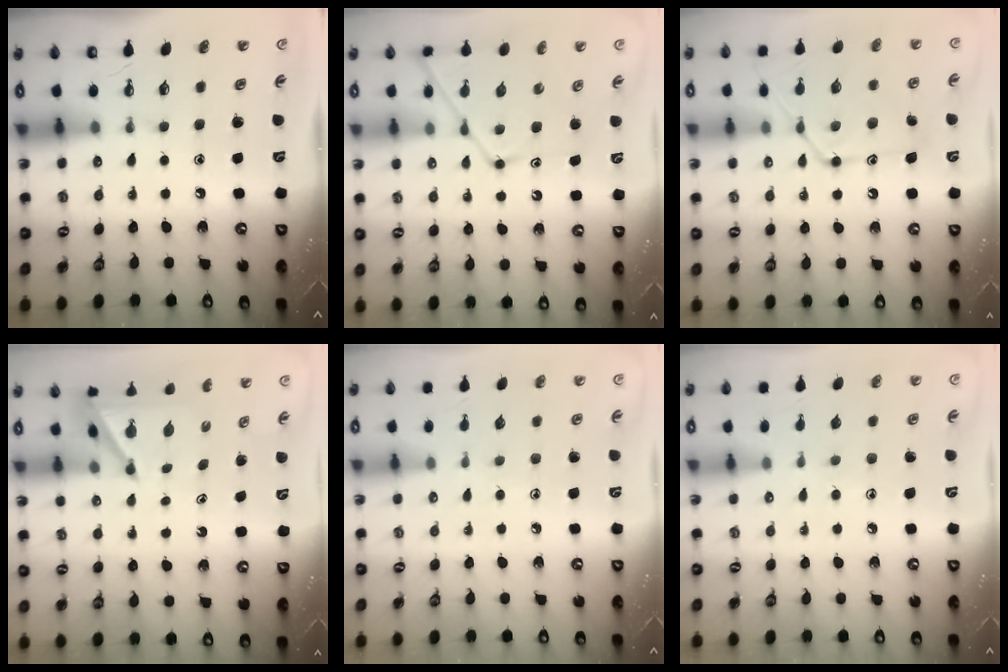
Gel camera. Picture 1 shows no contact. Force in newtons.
{"total": 12.3, "press": 12.3, "slide": 1.0}
{"total": 14.8, "press": 14.8, "slide": 1.0}
{"total": 4.9, "press": 4.9, "slide": 0.1}
{"total": 2.9, "press": 2.8, "slide": 0.2}
{"total": 6.1, "press": 6.0, "slide": 0.5}